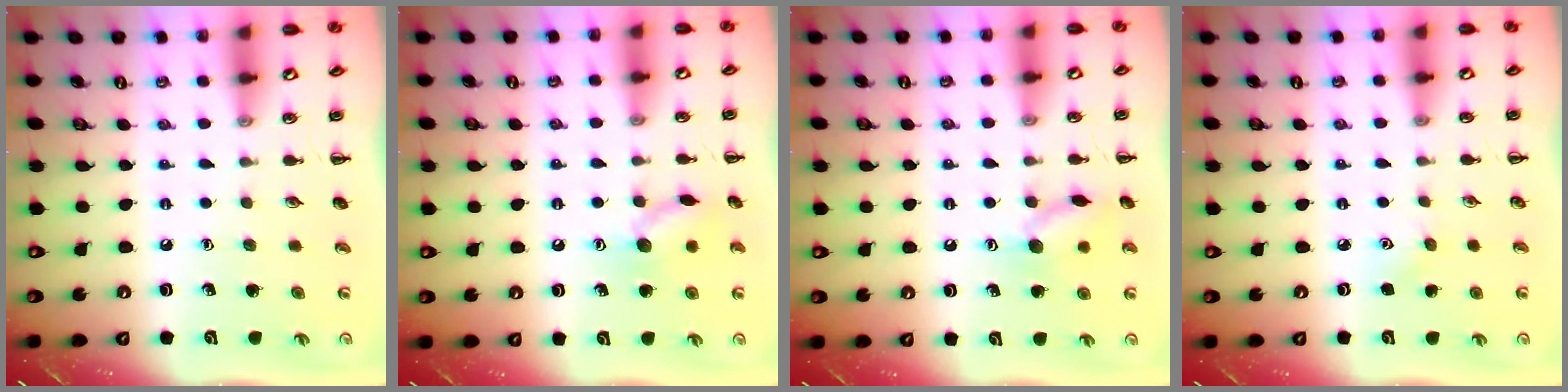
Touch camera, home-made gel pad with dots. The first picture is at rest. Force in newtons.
{"total": 9.7, "press": 9.6, "slide": 0.7}
{"total": 9.5, "press": 9.5, "slide": 0.5}
{"total": 4.0, "press": 3.8, "slide": 1.0}